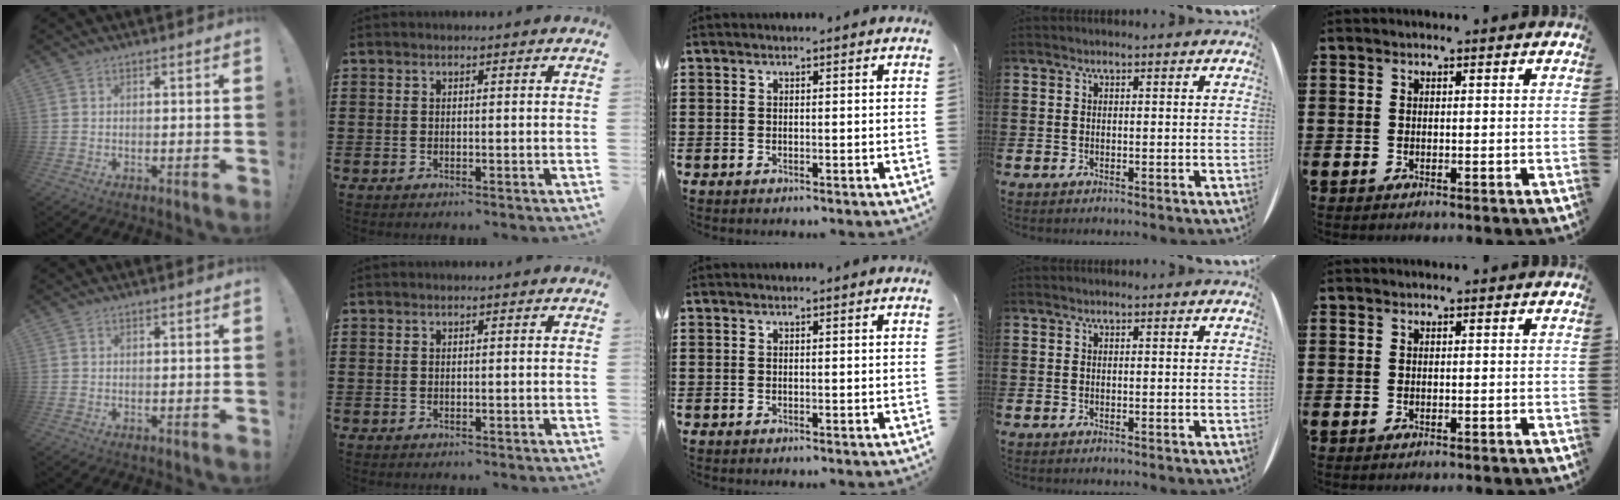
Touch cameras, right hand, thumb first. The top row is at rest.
{}